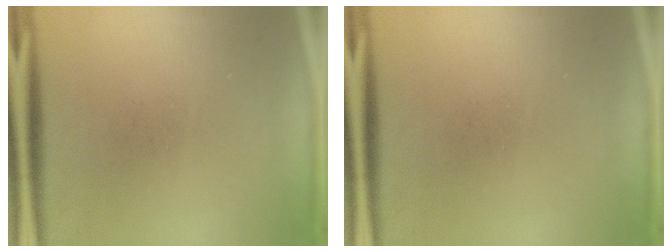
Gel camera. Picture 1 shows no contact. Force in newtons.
{"total": 0.0}